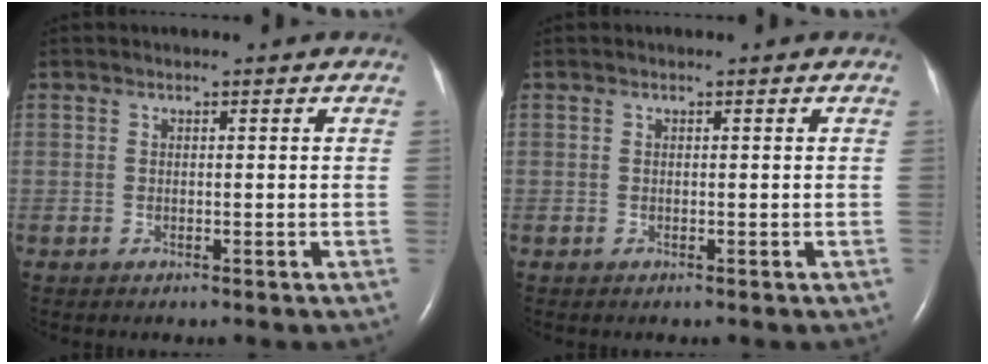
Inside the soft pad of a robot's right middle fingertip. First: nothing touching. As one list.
[{"total": 0.0}]